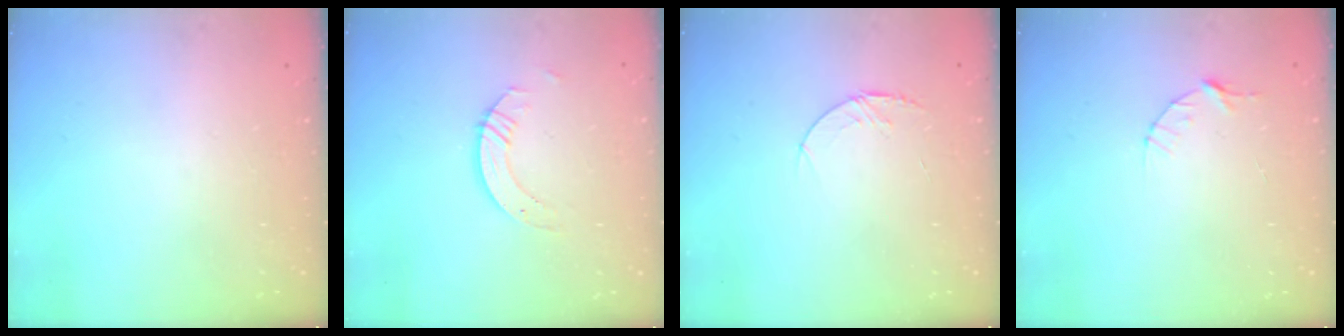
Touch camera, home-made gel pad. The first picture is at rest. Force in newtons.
{"total": 4.3, "press": 4.2, "slide": 0.3}
{"total": 4.0, "press": 3.9, "slide": 0.5}
{"total": 4.1, "press": 4.1, "slide": 0.4}